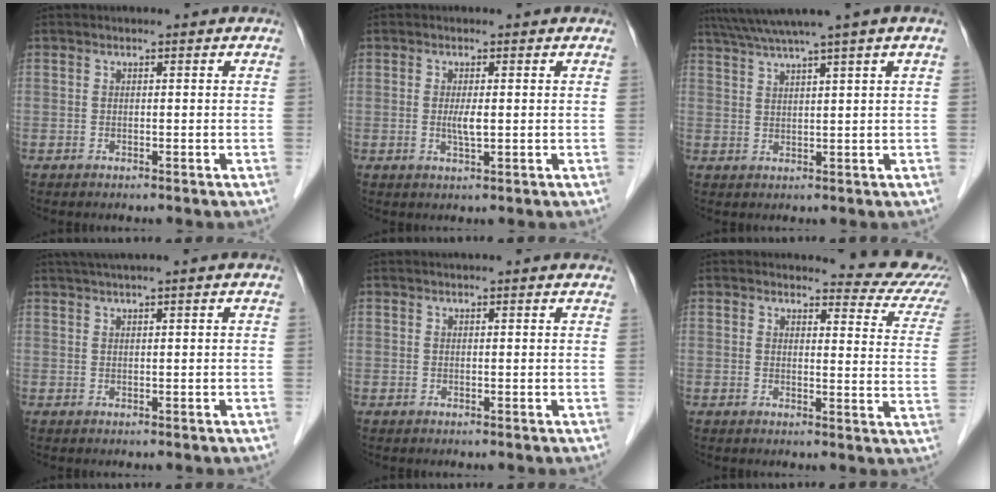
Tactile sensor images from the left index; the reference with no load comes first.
{"total": 2.0, "force": [0.1, 0.3, 2.0], "torque": [-0.045, -0.003, 0.002]}
{"total": 7.7, "force": [5.9, -1.9, 4.6], "torque": [-0.076, 0.026, 0.093]}
{"total": 4.6, "force": [3.7, -1.0, 2.6], "torque": [-0.039, 0.027, 0.065]}
{"total": 5.8, "force": [5.4, 0.1, 2.1], "torque": [-0.028, 0.028, 0.054]}
{"total": 10.8, "force": [10.6, 1.5, 1.5], "torque": [0.008, -0.067, 0.087]}